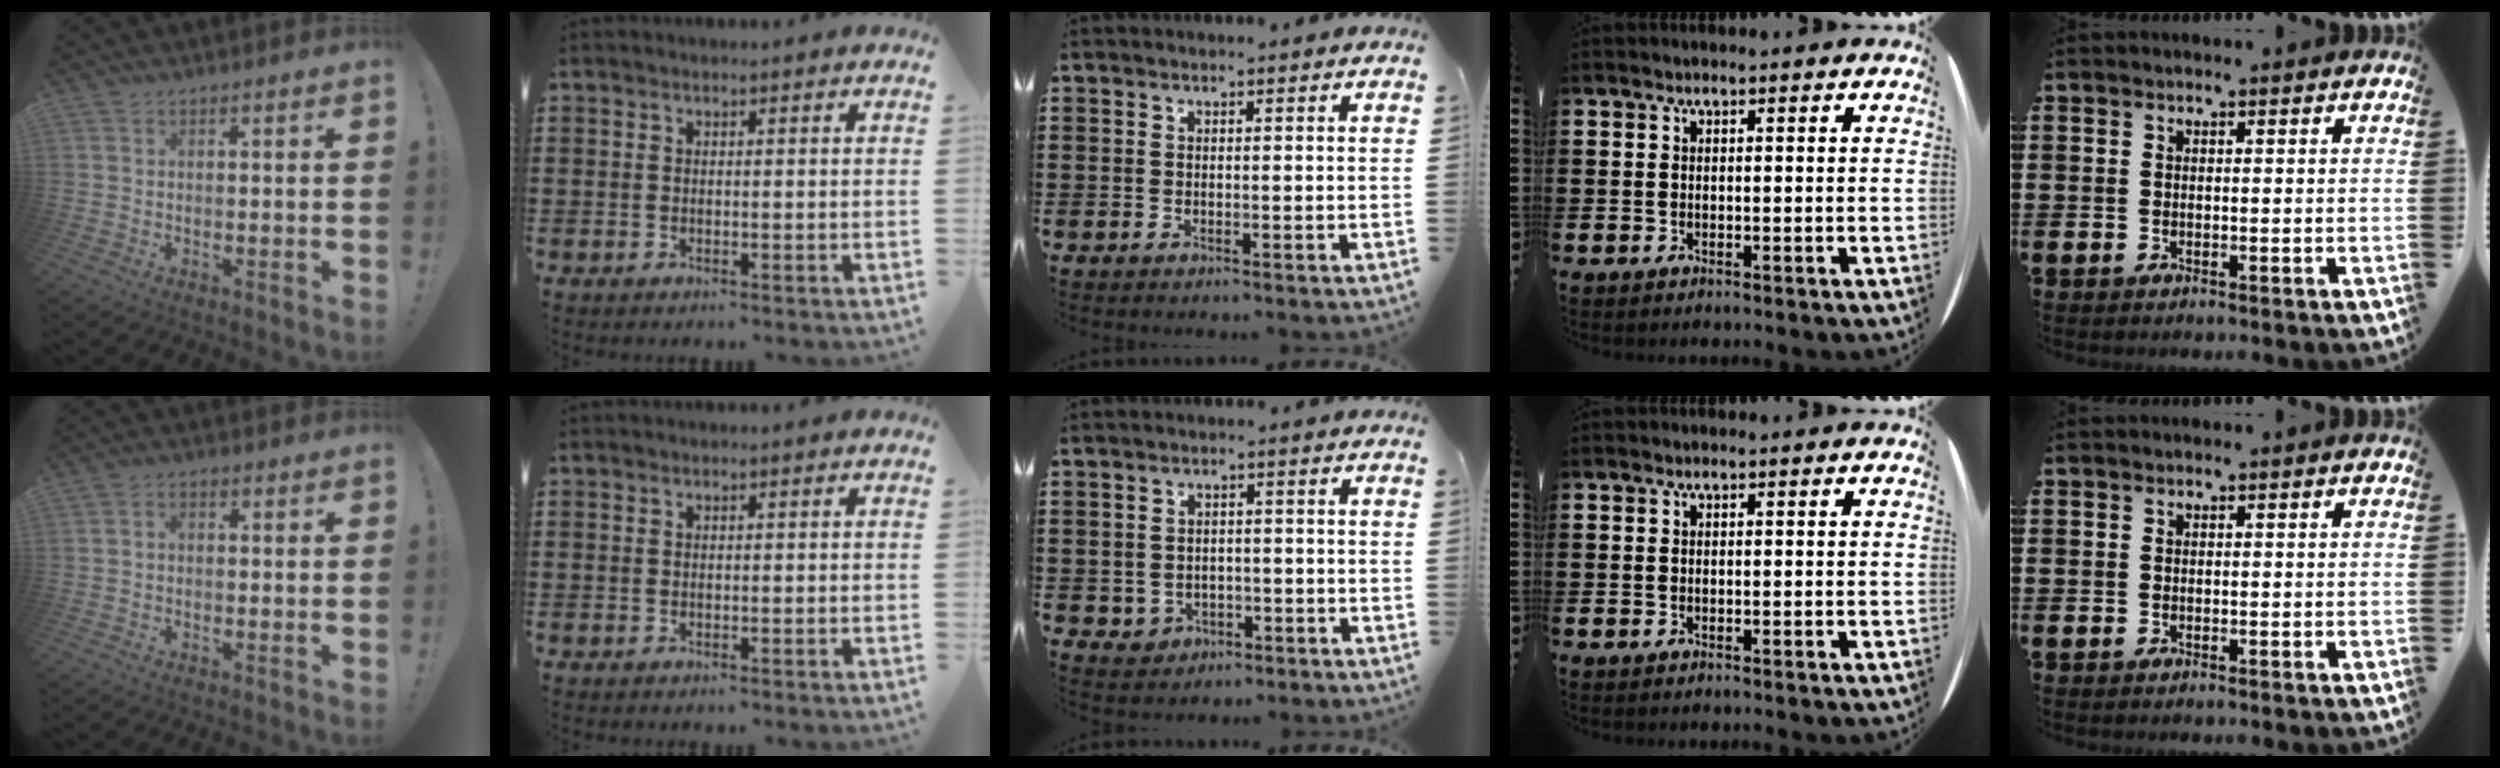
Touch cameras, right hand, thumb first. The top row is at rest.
{"thumb": {"total": 1.9, "force": [-1.0, 1.2, 1.1], "torque": [-0.019, 0.008, -0.017]}, "middle": {"total": 1.8, "force": [-0.8, 1.6, 0.3], "torque": [-0.014, 0.001, -0.021]}}